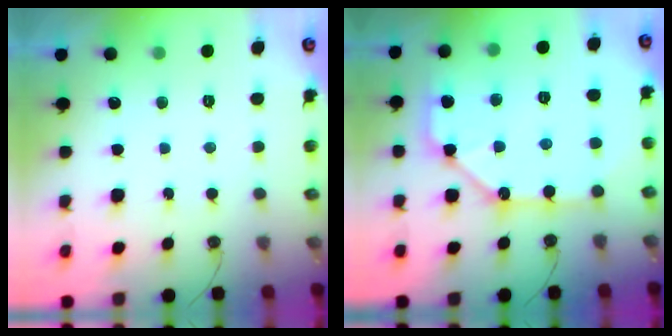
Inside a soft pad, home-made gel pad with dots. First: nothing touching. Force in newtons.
{"total": 14.6, "press": 14.5, "slide": 1.1}